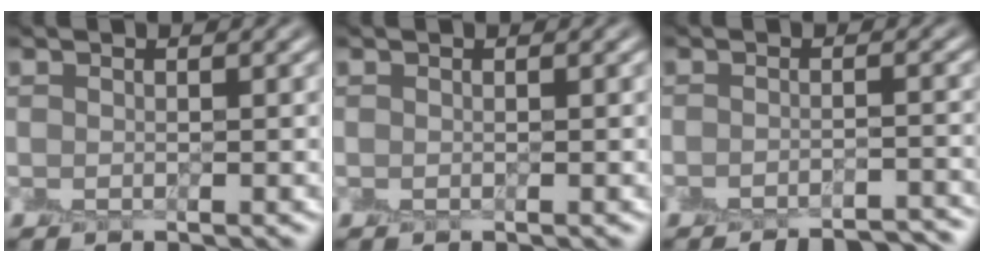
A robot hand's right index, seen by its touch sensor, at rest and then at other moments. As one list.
[{"total": 0.0}, {"total": 5.4, "force": [-5.1, 1.1, 1.3], "torque": [-0.012, -0.002, -0.056]}]